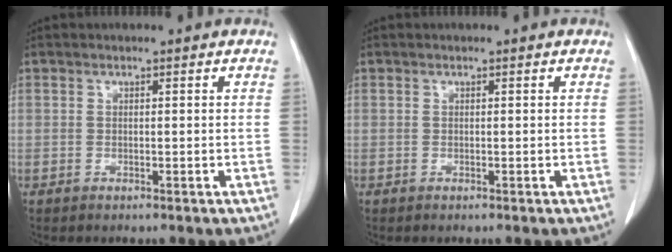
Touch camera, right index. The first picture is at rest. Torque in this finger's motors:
{"motor_torque": [-0.01, 0.01, 0.02, 0.00]}